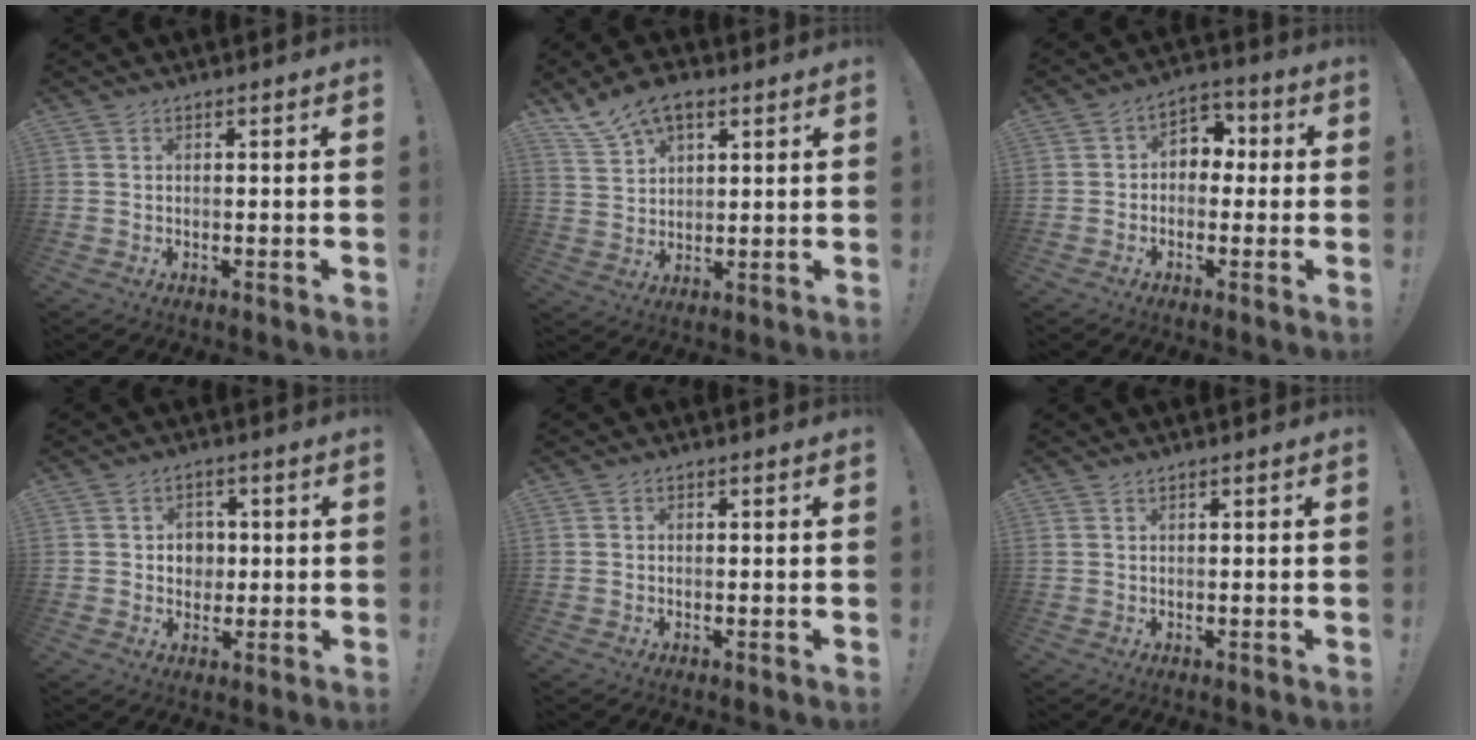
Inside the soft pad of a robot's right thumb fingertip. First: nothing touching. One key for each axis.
{"total": 9.4, "fx": 6.4, "fy": 4.8, "fz": 4.9, "tx": -0.092, "ty": -0.027, "tz": 0.125}
{"total": 6.1, "fx": -0.5, "fy": 5.4, "fz": 2.9, "tx": -0.042, "ty": 0.020, "tz": -0.004}
{"total": 5.9, "fx": 0.9, "fy": 5.4, "fz": 2.1, "tx": -0.027, "ty": -0.007, "tz": 0.016}
{"total": 0.6, "fx": -0.2, "fy": 0.5, "fz": 0.1, "tx": -0.004, "ty": 0.003, "tz": -0.004}
{"total": 0.7, "fx": 0.7, "fy": 0.2, "fz": 0.2, "tx": -0.005, "ty": 0.001, "tz": 0.013}